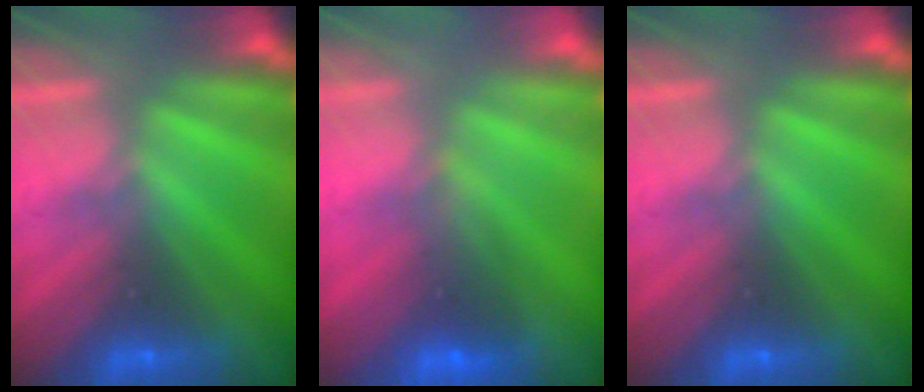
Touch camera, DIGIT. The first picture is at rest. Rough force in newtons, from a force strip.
{"total": 1.8}
{"total": 0.0}